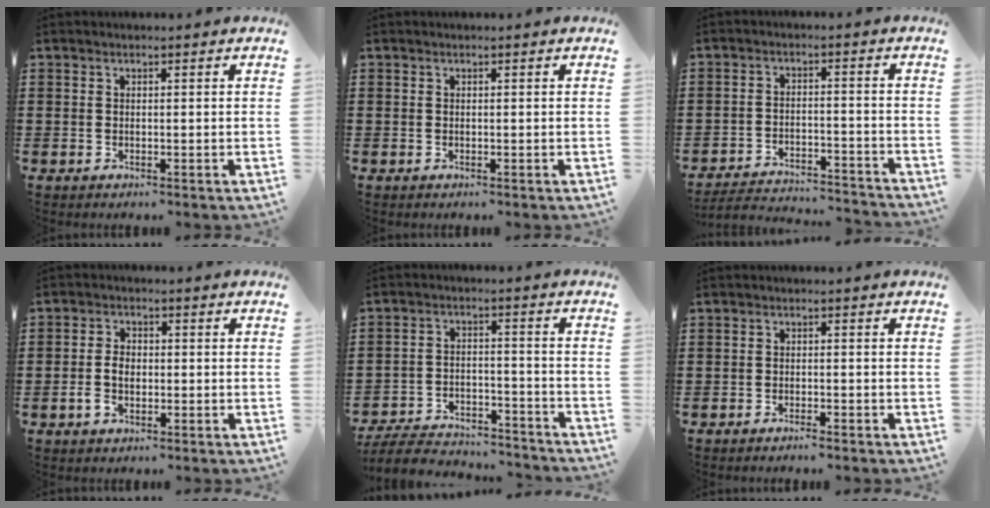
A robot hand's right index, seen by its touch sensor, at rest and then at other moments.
{"total": 0.0}
{"total": 3.9, "force": [-3.8, 0.2, 0.7], "torque": [-0.025, -0.003, -0.083]}
{"total": 3.2, "force": [-0.8, 2.0, 2.3], "torque": [-0.052, 0.001, -0.016]}
{"total": 6.5, "force": [-6.2, 0.9, 1.4], "torque": [-0.037, 0.005, -0.125]}
{"total": 1.1, "force": [-1.0, -0.1, 0.4], "torque": [-0.009, -0.003, -0.018]}